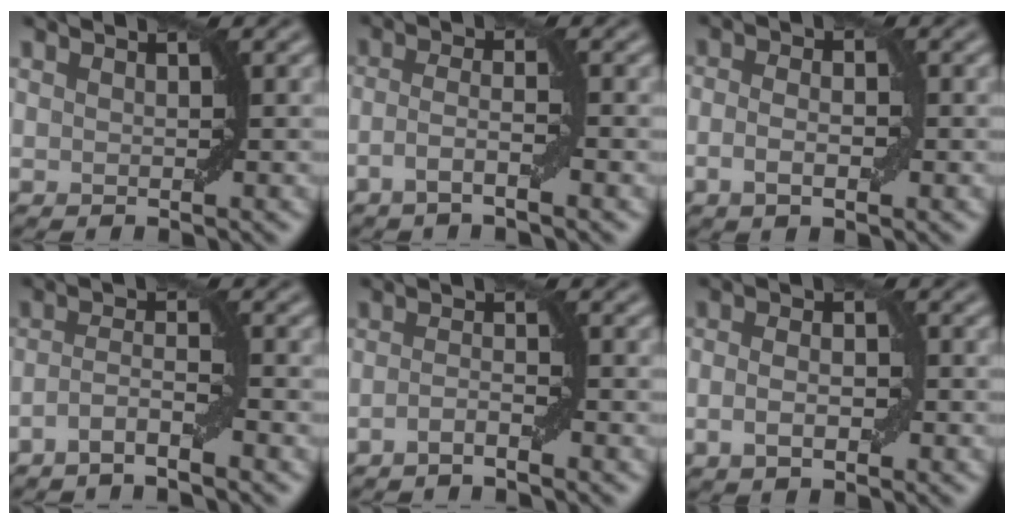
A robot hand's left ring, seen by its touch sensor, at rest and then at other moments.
{"total": 2.5, "force": [-1.3, 0.3, 2.1], "torque": [-0.043, 0.008, -0.034]}
{"total": 2.7, "force": [-0.7, 1.3, 2.3], "torque": [-0.039, 0.000, -0.014]}
{"total": 2.7, "force": [-1.7, 0.3, 2.0], "torque": [-0.040, 0.007, -0.042]}
{"total": 1.6, "force": [-1.0, 0.2, 1.3], "torque": [-0.025, 0.006, -0.023]}
{"total": 3.0, "force": [-0.7, 1.5, 2.5], "torque": [-0.043, 0.000, -0.014]}